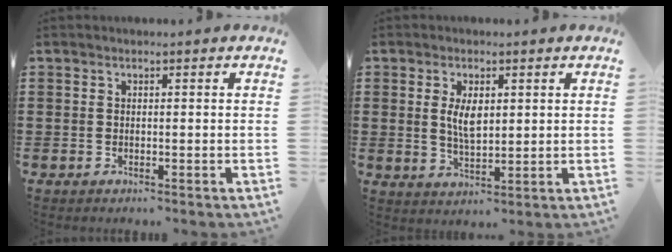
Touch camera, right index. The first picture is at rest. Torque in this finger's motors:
{"motor_torque": [0.30, 0.13, 0.23, 0.10]}